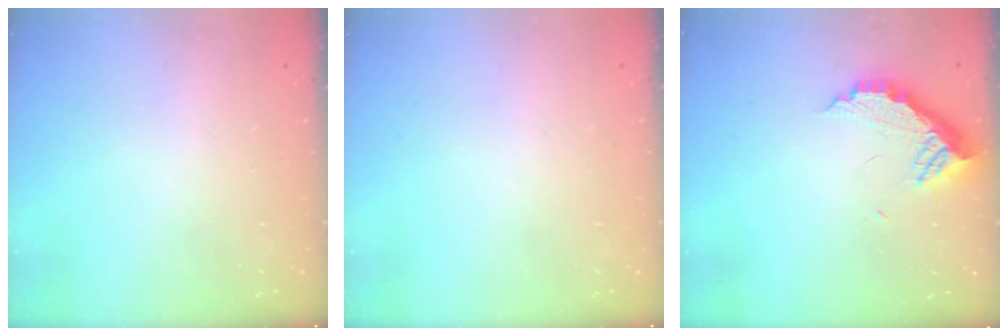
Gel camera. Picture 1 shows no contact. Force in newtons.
{"total": 0.0}
{"total": 10.0, "press": 10.0, "slide": 0.7}